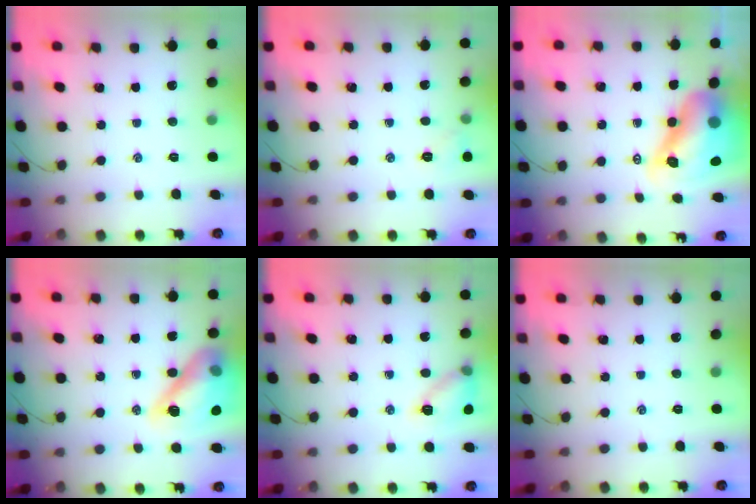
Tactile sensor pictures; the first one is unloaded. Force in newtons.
{"total": 4.2, "press": 4.0, "slide": 1.3}
{"total": 15.3, "press": 14.6, "slide": 4.4}
{"total": 17.6, "press": 17.1, "slide": 3.9}
{"total": 11.6, "press": 11.4, "slide": 2.2}
{"total": 0.0}